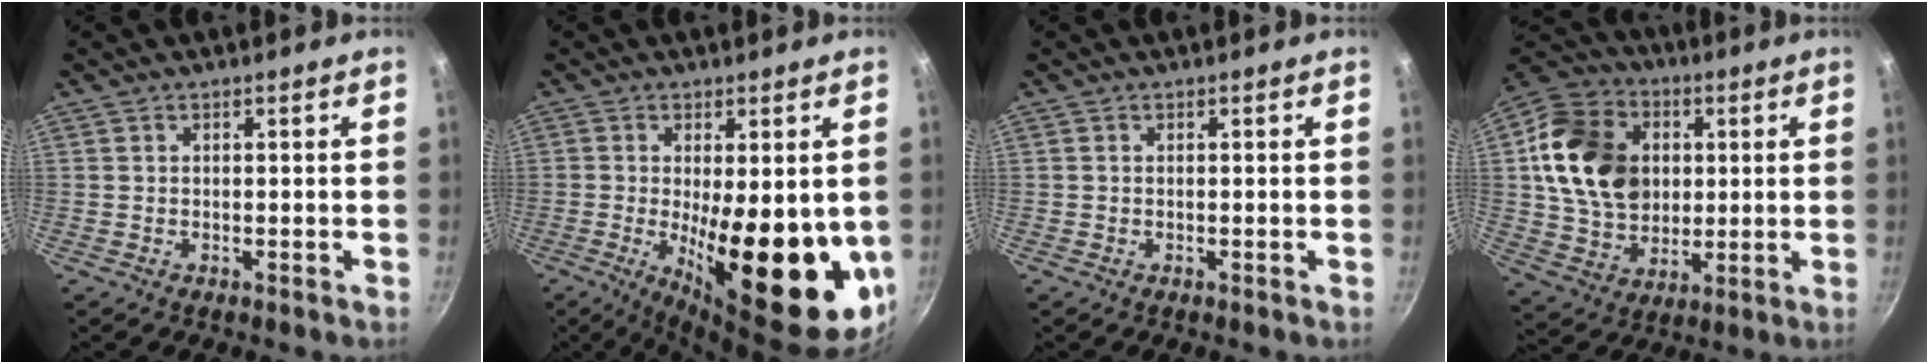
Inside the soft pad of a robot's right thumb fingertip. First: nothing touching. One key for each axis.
{"total": 21.1, "fx": -2.4, "fy": 7.4, "fz": 19.6, "tx": -0.254, "ty": -0.033, "tz": -0.021}
{"total": 0.0}
{"total": 19.8, "fx": 3.2, "fy": 15.5, "fz": 11.8, "tx": -0.182, "ty": 0.002, "tz": 0.059}